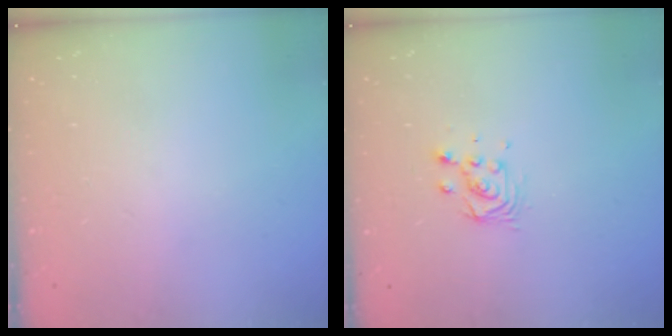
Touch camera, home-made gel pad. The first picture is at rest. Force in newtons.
{"total": 4.0, "press": 4.0, "slide": 0.1}